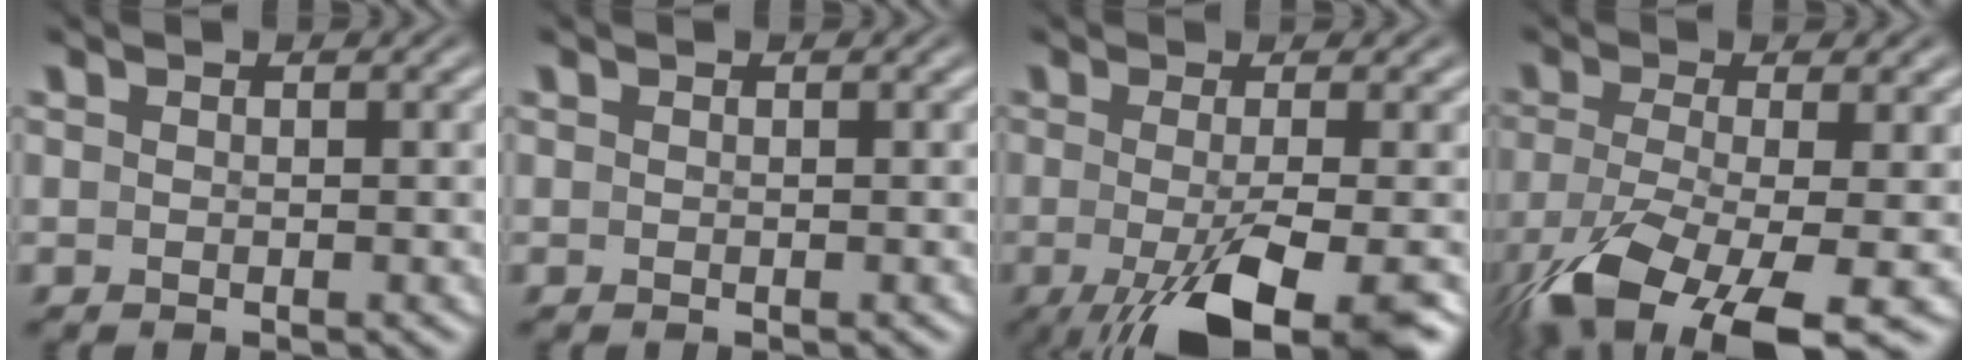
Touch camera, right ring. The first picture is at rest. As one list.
[{"total": 0.0}, {"total": 8.0, "force": [-4.2, 2.1, 6.5], "torque": [-0.114, -0.034, -0.048]}, {"total": 8.1, "force": [-4.1, 3.6, 6.1], "torque": [-0.129, -0.047, -0.041]}]